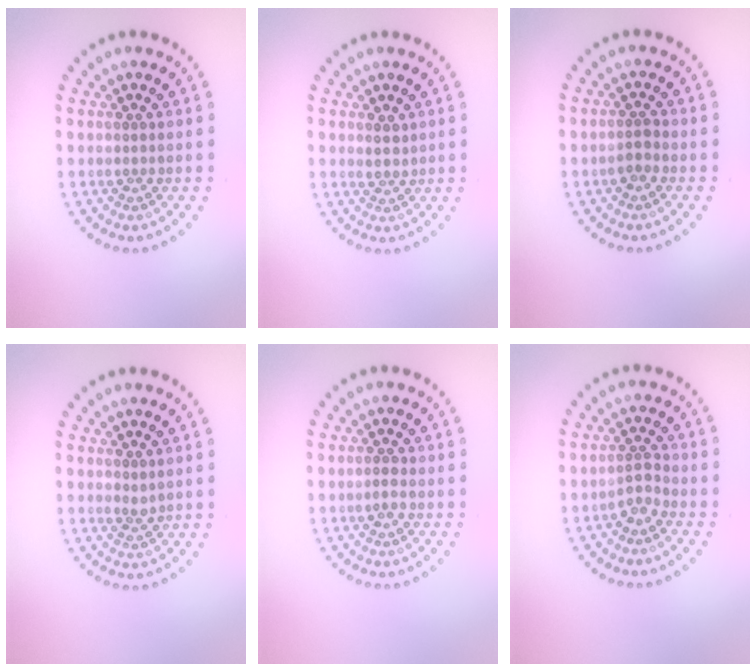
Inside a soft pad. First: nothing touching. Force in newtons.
{"total": 1.3, "press": 1.1, "slide": 0.7}
{"total": 1.4, "press": 1.2, "slide": 0.6}
{"total": 0.9, "press": 0.7, "slide": 0.6}
{"total": 1.0, "press": 1.0, "slide": 0.2}
{"total": 1.8, "press": 1.4, "slide": 1.2}